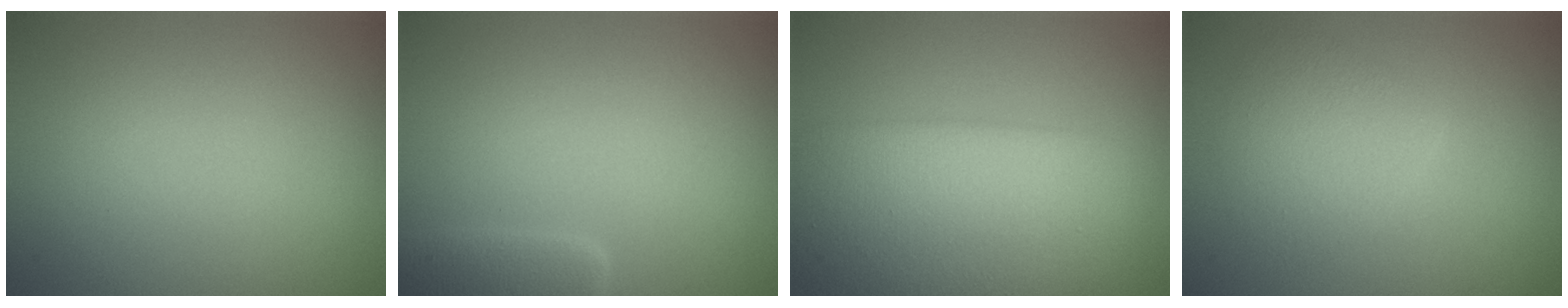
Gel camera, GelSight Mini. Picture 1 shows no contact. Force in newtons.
{"total": 2.9, "press": 2.9, "slide": 0.2}
{"total": 7.8, "press": 7.8, "slide": 0.1}
{"total": 2.9, "press": 2.9, "slide": 0.0}